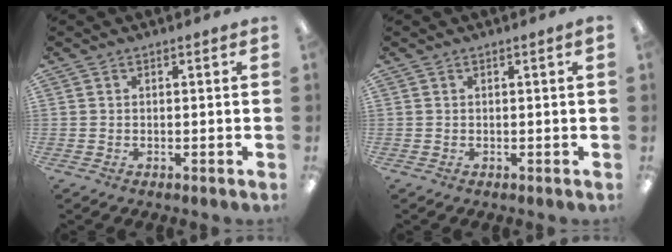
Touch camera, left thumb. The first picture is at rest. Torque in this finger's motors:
{"motor_torque": [-0.09, -0.08, 0.02, 0.00, 0.00]}